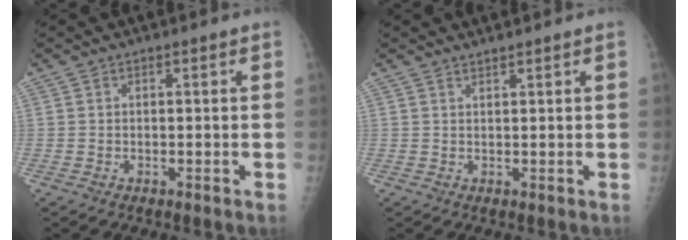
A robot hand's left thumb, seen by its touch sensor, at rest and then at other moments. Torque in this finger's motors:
{"motor_torque": [-0.09, -0.16, -0.08, 0.14, -0.04]}